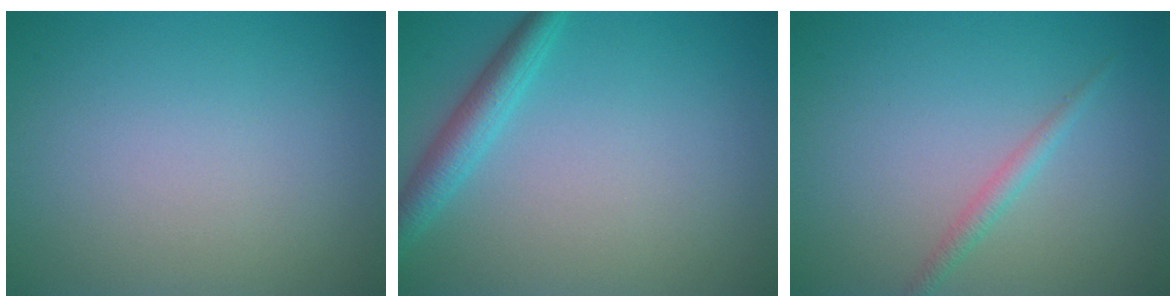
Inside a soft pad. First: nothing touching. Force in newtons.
{"total": 2.8, "press": 2.8, "slide": 0.1}
{"total": 1.3, "press": 1.3, "slide": 0.1}